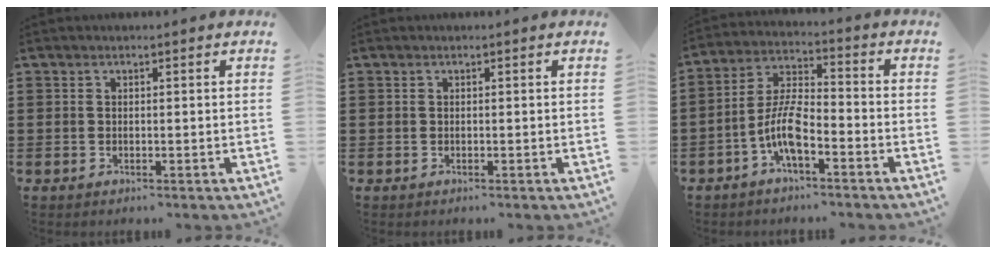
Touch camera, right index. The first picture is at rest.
{"total": 0.0}
{"total": 7.7, "force": [-3.6, 2.6, 6.3], "torque": [-0.147, -0.002, -0.073]}